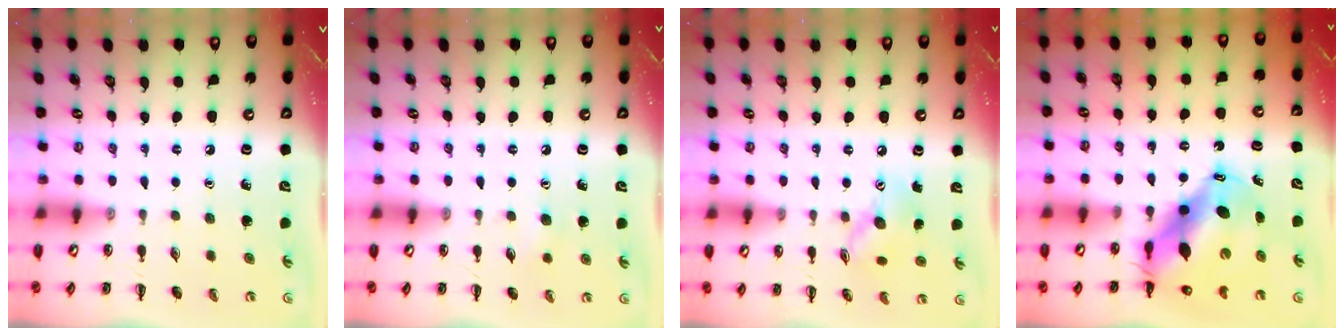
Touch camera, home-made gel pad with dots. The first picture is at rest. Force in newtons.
{"total": 4.8, "press": 4.7, "slide": 1.2}
{"total": 9.4, "press": 9.3, "slide": 0.7}
{"total": 13.5, "press": 13.0, "slide": 3.6}